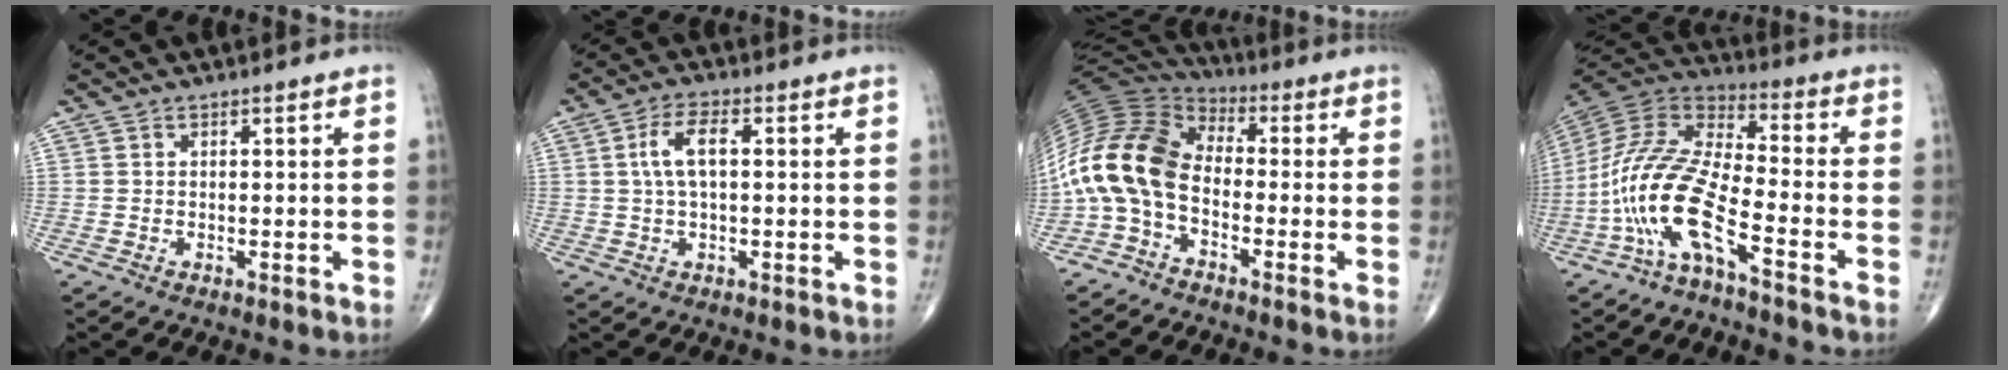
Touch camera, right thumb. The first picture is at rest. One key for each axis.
{"total": 6.0, "fx": 0.9, "fy": 2.5, "fz": 5.4, "tx": -0.112, "ty": 0.014, "tz": 0.016}
{"total": 15.0, "fx": -3.0, "fy": 9.2, "fz": 11.5, "tx": -0.239, "ty": 0.059, "tz": -0.073}
{"total": 14.1, "fx": -6.9, "fy": 3.4, "fz": 11.8, "tx": -0.265, "ty": 0.064, "tz": -0.145}